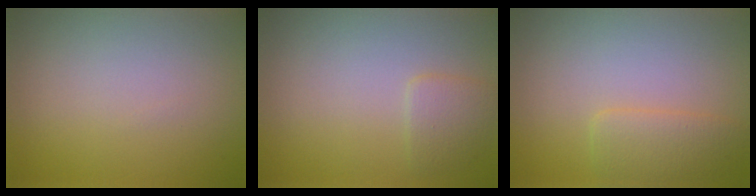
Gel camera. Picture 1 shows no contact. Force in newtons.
{"total": 1.6, "press": 1.6, "slide": 0.1}
{"total": 2.3, "press": 2.3, "slide": 0.2}